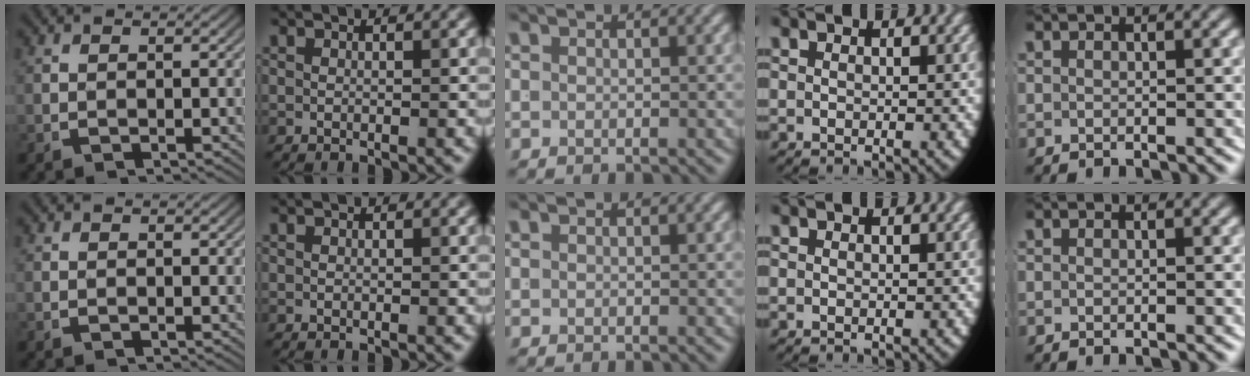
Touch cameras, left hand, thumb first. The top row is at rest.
{}